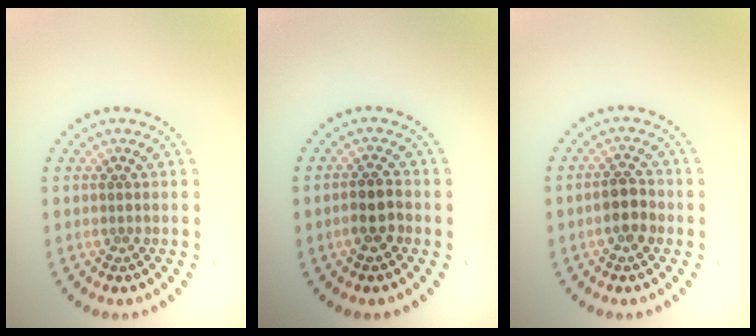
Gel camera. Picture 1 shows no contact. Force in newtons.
{"total": 2.1, "press": 1.9, "slide": 0.8}
{"total": 2.5, "press": 2.4, "slide": 0.8}